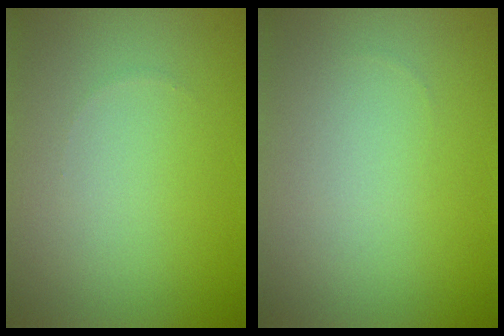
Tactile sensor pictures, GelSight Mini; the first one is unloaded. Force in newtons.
{"total": 0.0}